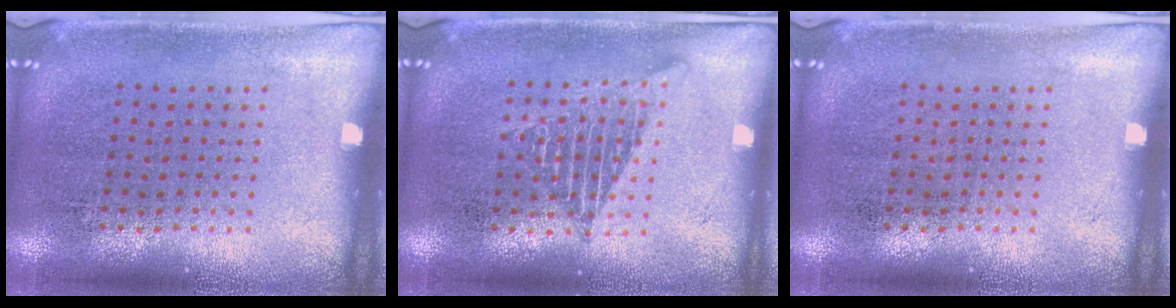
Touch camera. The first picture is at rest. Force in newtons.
{"total": 1.2, "press": 1.2, "slide": 0.0}
{"total": 0.0}